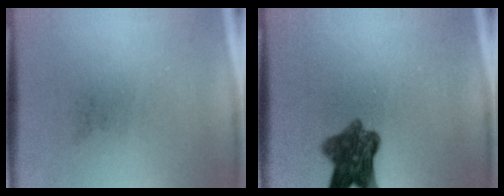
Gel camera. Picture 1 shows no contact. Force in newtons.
{"total": 7.4}